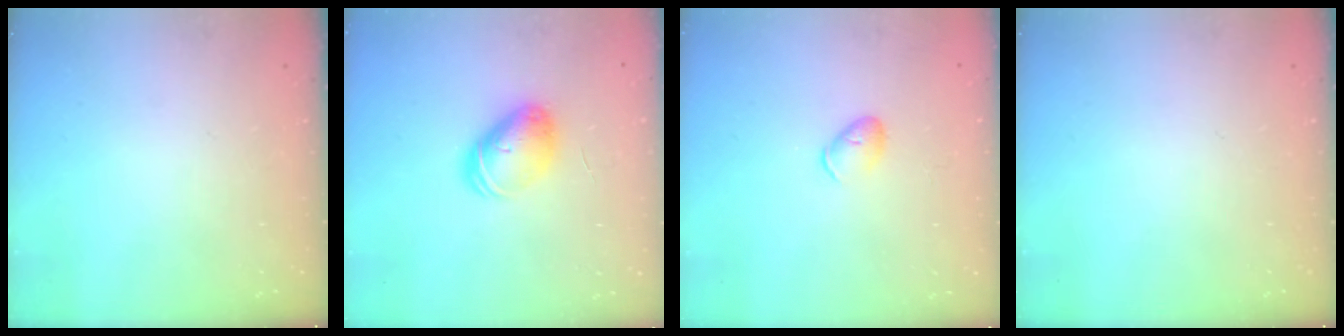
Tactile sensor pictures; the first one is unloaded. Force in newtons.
{"total": 8.2, "press": 8.2, "slide": 0.4}
{"total": 5.5, "press": 5.4, "slide": 0.8}
{"total": 0.0}